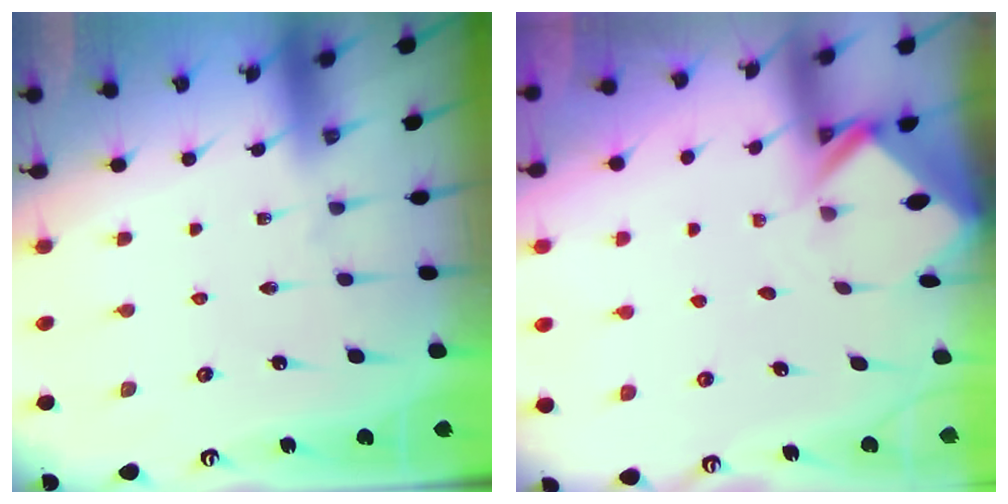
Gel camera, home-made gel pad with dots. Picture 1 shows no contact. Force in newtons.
{"total": 2.4, "press": 2.4, "slide": 0.2}